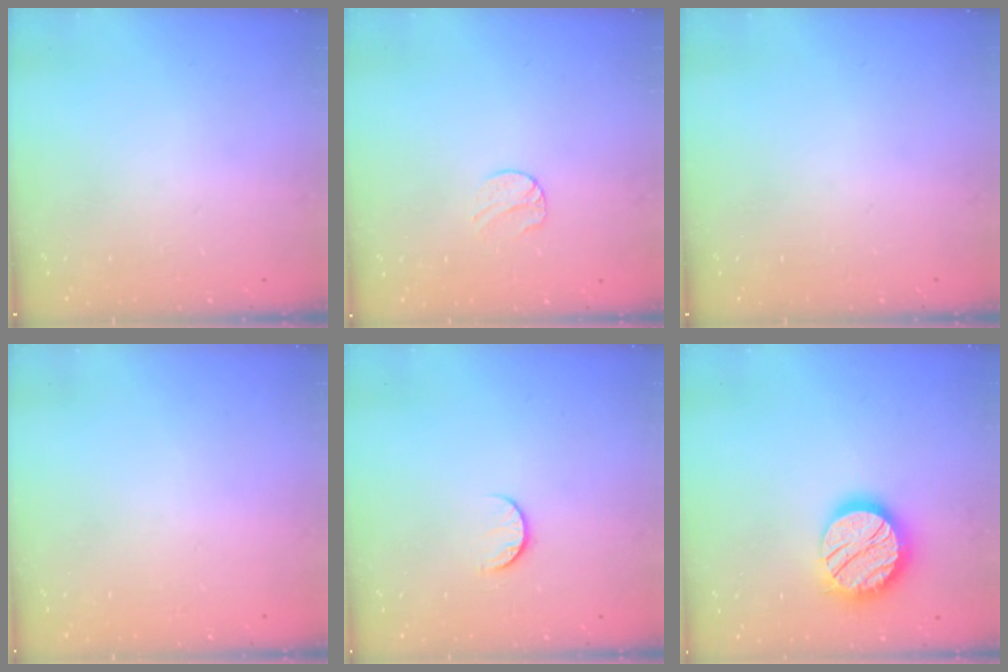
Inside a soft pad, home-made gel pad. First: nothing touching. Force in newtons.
{"total": 5.8, "press": 5.8, "slide": 0.6}
{"total": 0.0}
{"total": 0.5, "press": 0.5, "slide": 0.1}
{"total": 7.3, "press": 7.3, "slide": 0.8}
{"total": 18.0, "press": 17.9, "slide": 1.2}